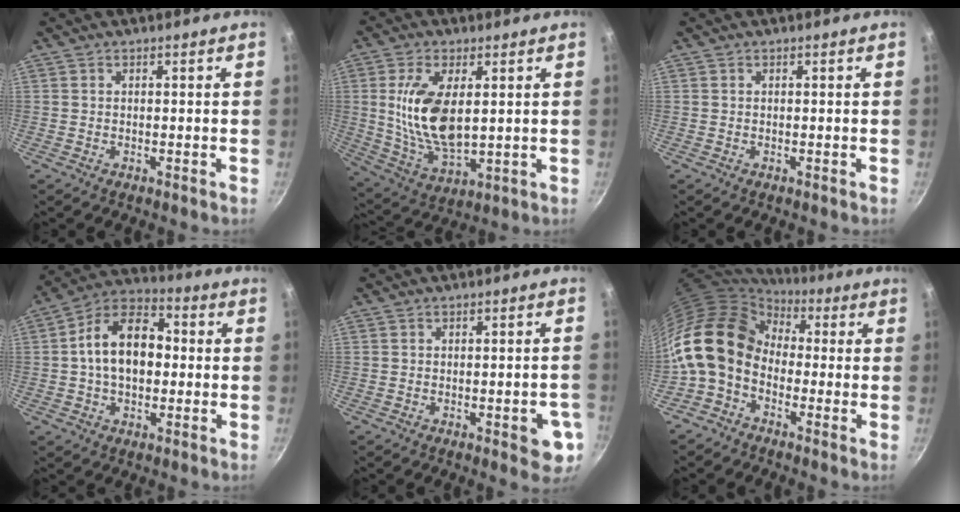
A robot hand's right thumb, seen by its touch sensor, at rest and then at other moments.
{"total": 14.2, "force": [2.4, 7.0, 12.2], "torque": [-0.228, -0.017, 0.054]}
{"total": 0.0}
{"total": 14.2, "force": [0.4, 9.4, 10.7], "torque": [-0.149, 0.034, -0.011]}
{"total": 6.6, "force": [-2.2, 2.5, 5.7], "torque": [-0.048, 0.006, -0.025]}
{"total": 15.0, "force": [-0.4, 11.6, 9.5], "torque": [-0.169, 0.035, -0.031]}